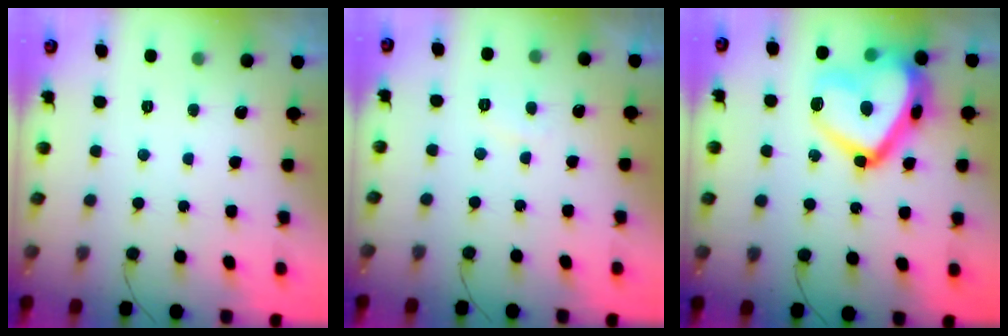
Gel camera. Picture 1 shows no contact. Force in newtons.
{"total": 1.6, "press": 1.6, "slide": 0.5}
{"total": 23.5, "press": 23.5, "slide": 1.6}